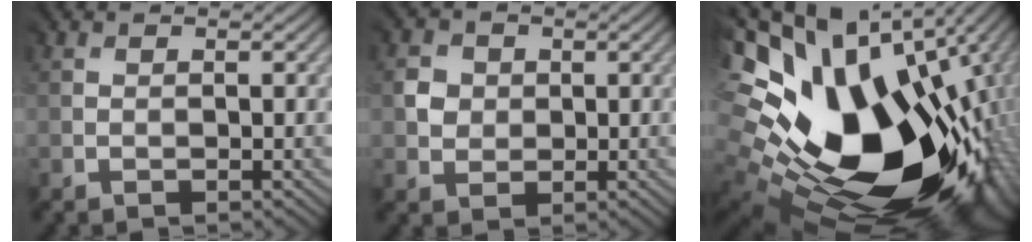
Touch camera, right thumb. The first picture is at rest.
{"total": 2.6, "force": [0.7, 2.3, -0.9], "torque": [0.013, -0.002, 0.010]}
{"total": 19.8, "force": [1.6, 13.4, 14.5], "torque": [-0.251, -0.076, 0.070]}